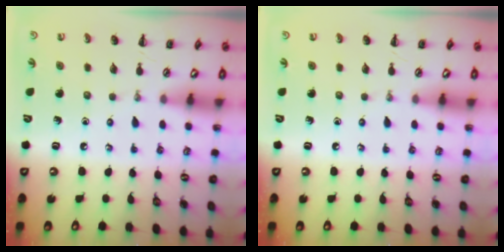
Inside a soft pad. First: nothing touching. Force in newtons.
{"total": 0.0}